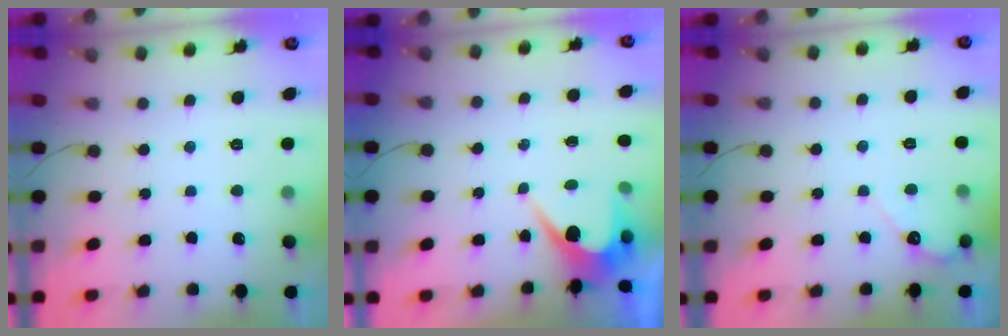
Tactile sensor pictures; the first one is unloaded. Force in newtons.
{"total": 5.2, "press": 5.1, "slide": 0.2}
{"total": 3.1, "press": 3.0, "slide": 0.2}